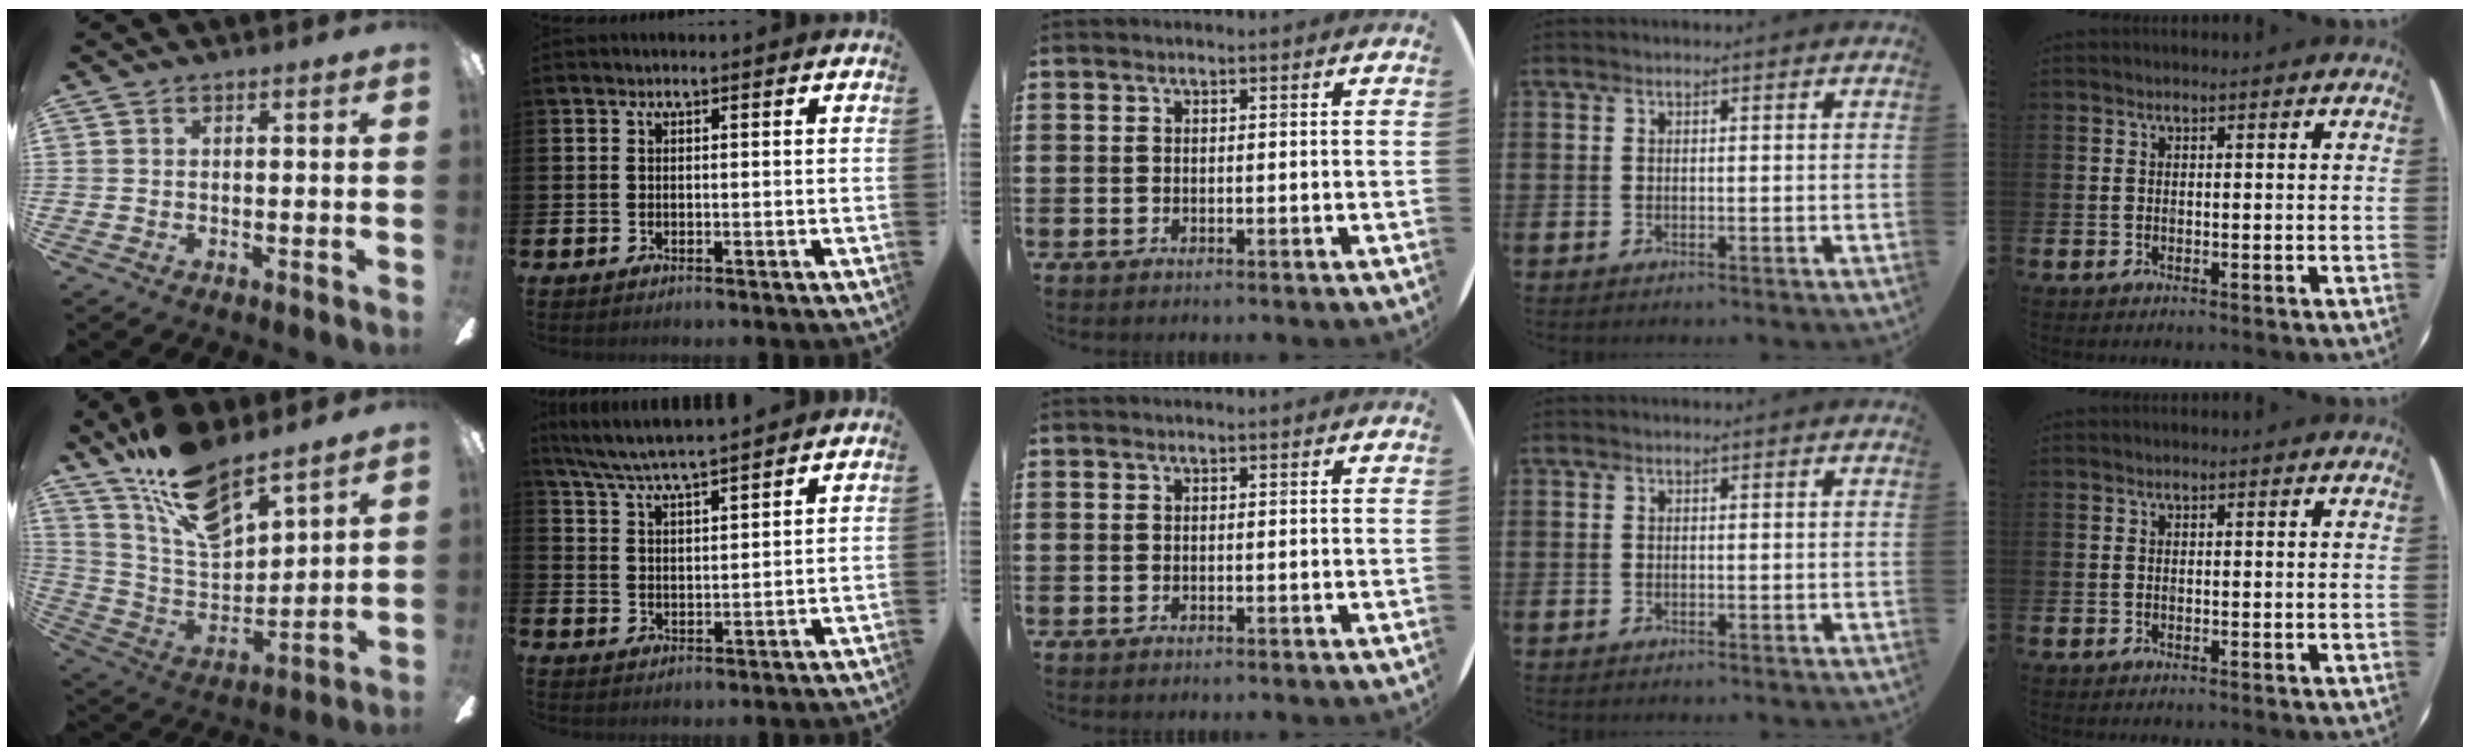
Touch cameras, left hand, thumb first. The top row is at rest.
{"thumb": {"total": 16.5, "force": [12.8, 6.1, 8.4], "torque": [-0.170, -0.079, 0.233]}, "index": {"total": 6.3, "force": [6.0, 0.0, 1.7], "torque": [-0.059, -0.029, 0.108]}}